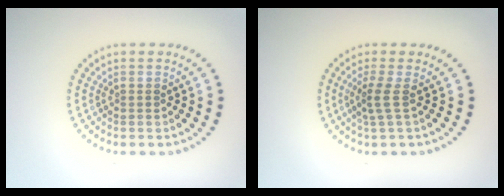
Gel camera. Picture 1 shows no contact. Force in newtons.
{"total": 1.8, "press": 1.2, "slide": 1.3}